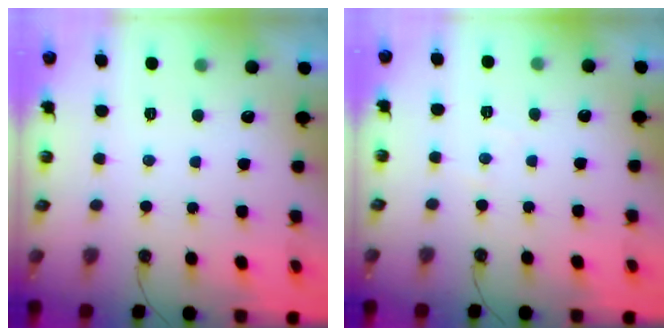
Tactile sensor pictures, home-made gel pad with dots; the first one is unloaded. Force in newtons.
{"total": 2.6, "press": 2.5, "slide": 0.5}